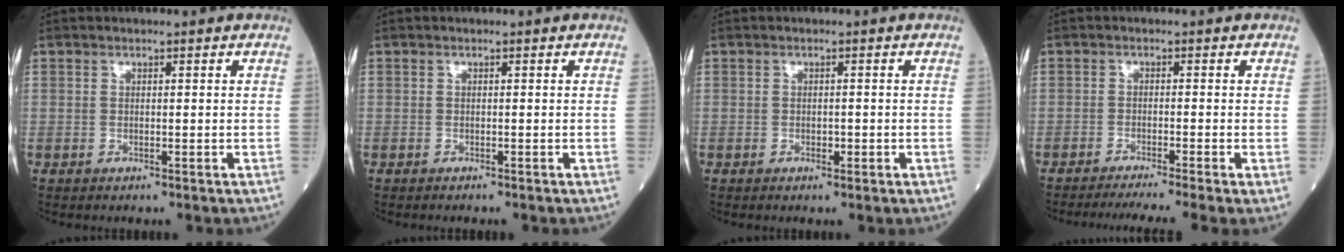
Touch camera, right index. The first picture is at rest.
{"total": 0.7, "force": [-0.6, 0.1, 0.3], "torque": [0.000, 0.001, -0.011]}
{"total": 1.0, "force": [-0.4, 0.5, 0.7], "torque": [-0.011, 0.001, -0.004]}
{"total": 7.6, "force": [-6.1, -1.3, 4.3], "torque": [-0.051, -0.018, -0.093]}